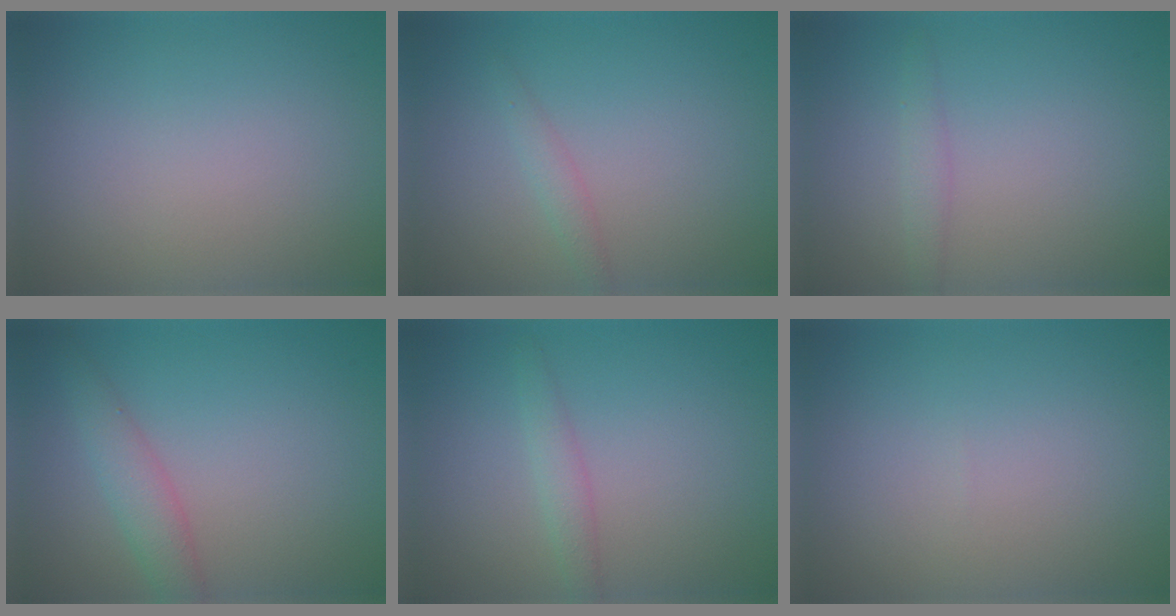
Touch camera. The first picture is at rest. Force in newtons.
{"total": 1.2, "press": 1.2, "slide": 0.1}
{"total": 1.3, "press": 1.3, "slide": 0.1}
{"total": 2.7, "press": 2.7, "slide": 0.2}
{"total": 1.5, "press": 1.5, "slide": 0.1}
{"total": 0.0}